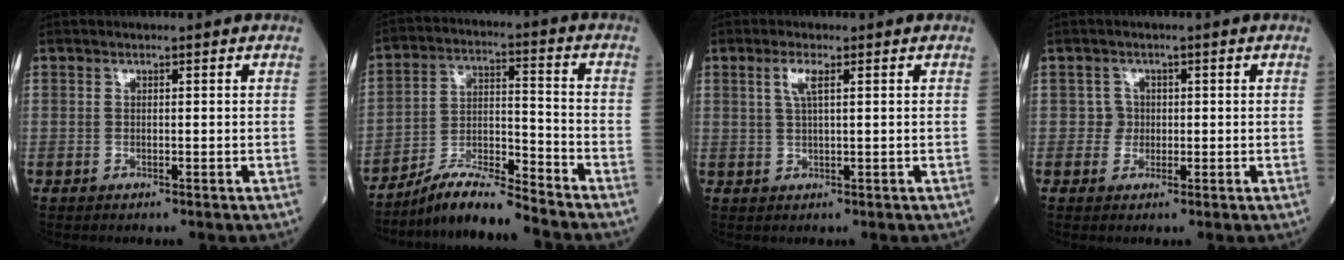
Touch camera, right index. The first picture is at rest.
{"total": 9.8, "force": [-9.0, 0.0, 4.0], "torque": [-0.074, 0.001, -0.165]}
{"total": 2.8, "force": [1.1, 0.4, 2.5], "torque": [-0.057, 0.004, 0.023]}
{"total": 1.8, "force": [0.0, 1.8, -0.1], "torque": [0.010, 0.007, -0.004]}